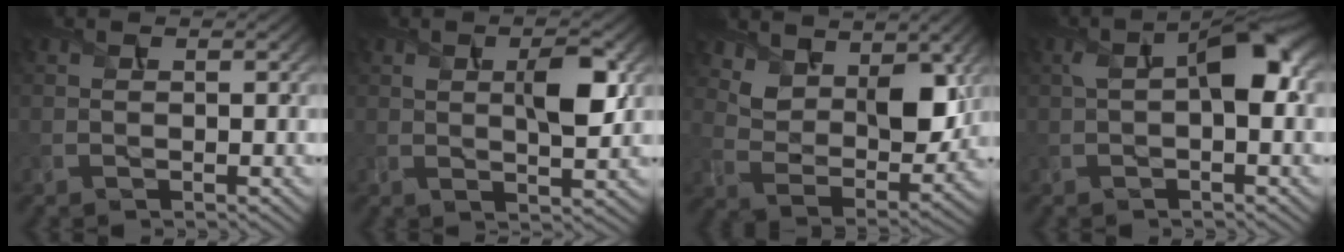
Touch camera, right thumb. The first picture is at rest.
{"total": 5.5, "force": [1.5, 2.2, 4.8], "torque": [-0.087, -0.002, 0.028]}
{"total": 9.2, "force": [5.1, 5.3, 5.5], "torque": [-0.113, -0.020, 0.093]}
{"total": 6.2, "force": [0.7, 2.7, 5.6], "torque": [-0.098, 0.013, 0.010]}